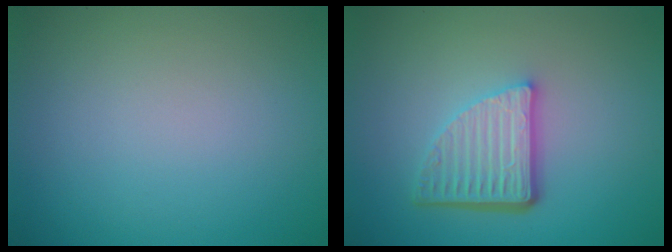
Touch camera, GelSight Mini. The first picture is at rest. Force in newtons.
{"total": 5.1, "press": 3.6, "slide": 3.7}